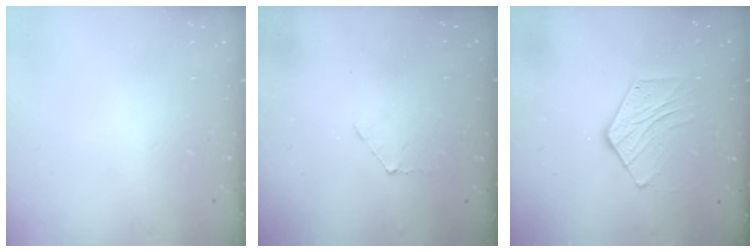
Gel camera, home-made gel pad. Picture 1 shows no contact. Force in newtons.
{"total": 3.5, "press": 3.5, "slide": 0.4}
{"total": 9.1, "press": 9.1, "slide": 0.8}